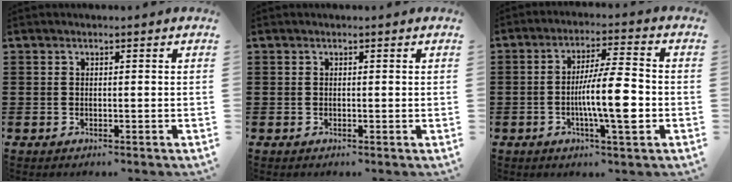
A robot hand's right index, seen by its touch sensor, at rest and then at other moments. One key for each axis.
{"total": 0.0}
{"total": 9.4, "fx": -2.0, "fy": 1.5, "fz": 9.1, "tx": -0.156, "ty": -0.005, "tz": -0.041}